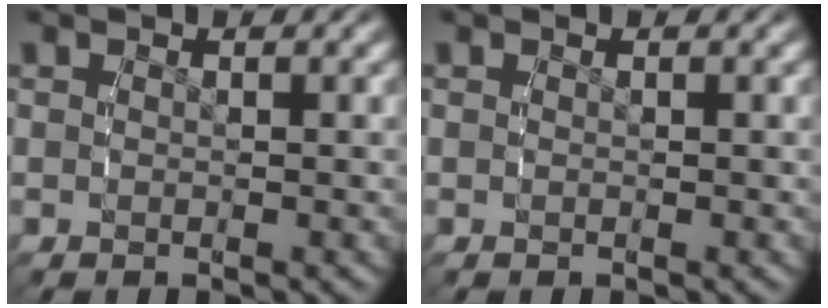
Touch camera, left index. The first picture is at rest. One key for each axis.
{"total": 0.0}